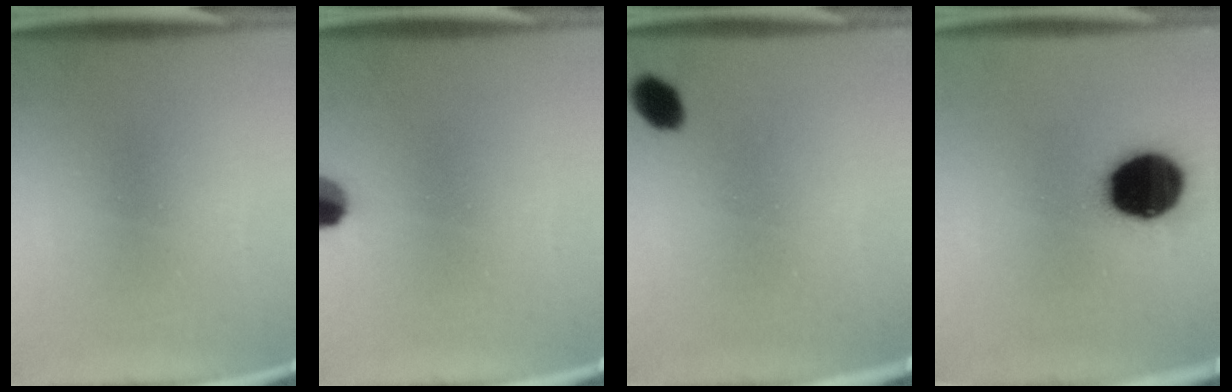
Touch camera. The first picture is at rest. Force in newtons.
{"total": 6.5}
{"total": 4.2}
{"total": 19.5}